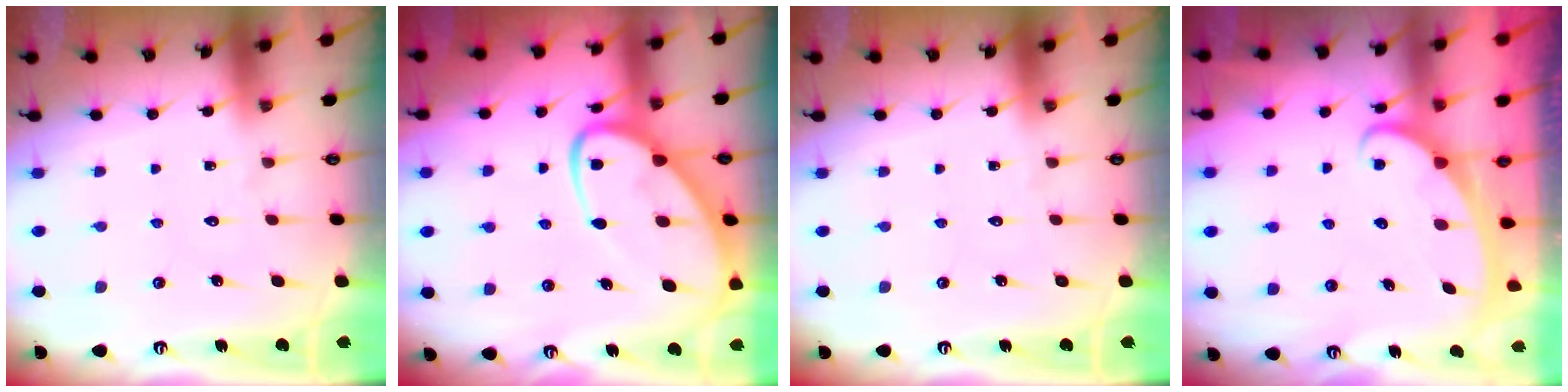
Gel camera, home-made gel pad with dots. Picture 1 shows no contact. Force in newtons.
{"total": 12.5, "press": 12.4, "slide": 1.2}
{"total": 0.0}
{"total": 2.5, "press": 2.5, "slide": 0.4}